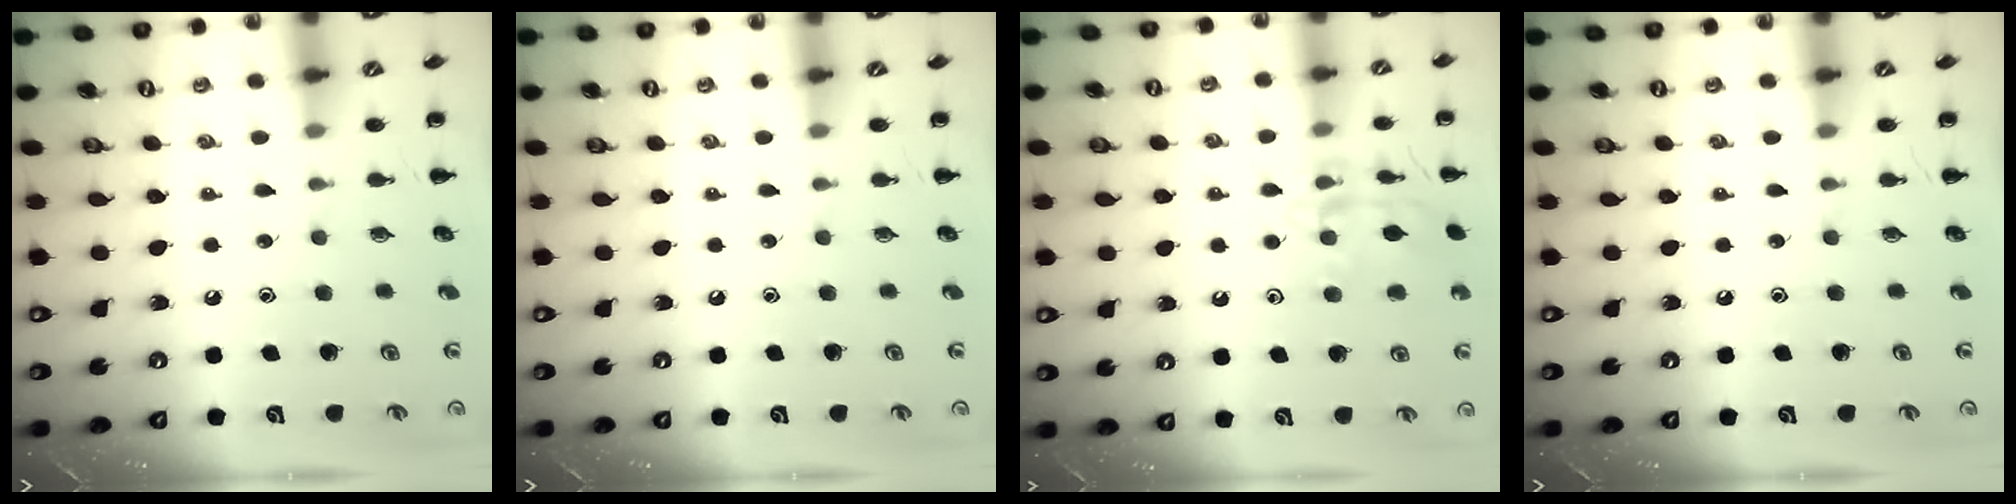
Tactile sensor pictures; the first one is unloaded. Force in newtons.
{"total": 0.0}
{"total": 13.1, "press": 13.1, "slide": 0.8}
{"total": 0.0}